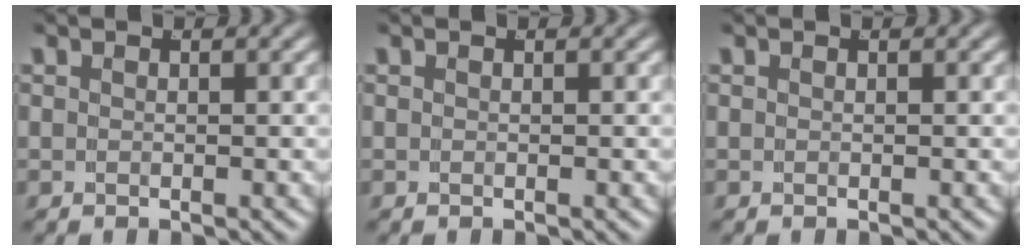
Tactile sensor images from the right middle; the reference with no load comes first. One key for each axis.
{"total": 0.0}
{"total": 0.0}